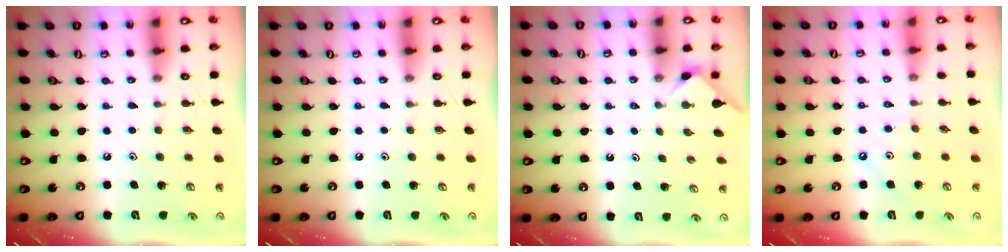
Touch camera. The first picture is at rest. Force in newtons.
{"total": 0.0}
{"total": 2.1, "press": 2.1, "slide": 0.4}
{"total": 4.1, "press": 4.0, "slide": 0.5}